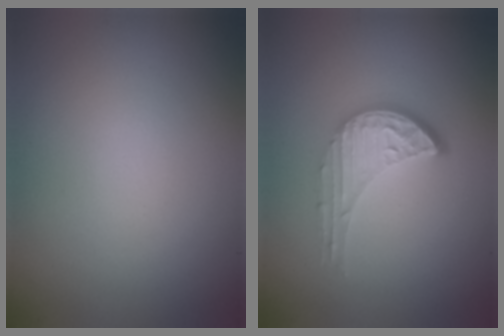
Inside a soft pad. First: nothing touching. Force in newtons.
{"total": 3.3, "press": 2.9, "slide": 1.6}